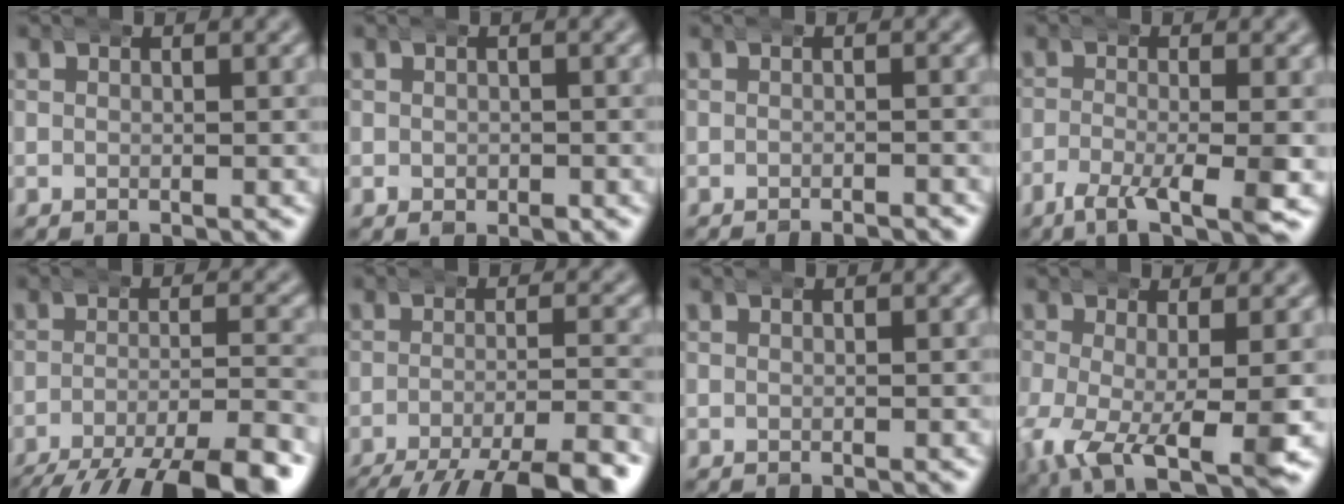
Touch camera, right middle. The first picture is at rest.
{"total": 1.1, "force": [-0.4, 0.9, 0.6], "torque": [-0.010, -0.004, -0.001]}
{"total": 1.7, "force": [-1.7, 0.1, 0.2], "torque": [0.001, -0.002, -0.027]}
{"total": 5.9, "force": [-3.2, 1.6, 4.7], "torque": [-0.075, -0.023, -0.049]}
{"total": 10.4, "force": [-7.6, 3.2, 6.4], "torque": [-0.100, -0.027, -0.103]}
{"total": 11.3, "force": [-8.6, 3.8, 6.2], "torque": [-0.095, -0.036, -0.117]}
{"total": 0.0}
{"total": 11.3, "force": [-4.4, 5.9, 8.6], "torque": [-0.172, -0.052, -0.048]}